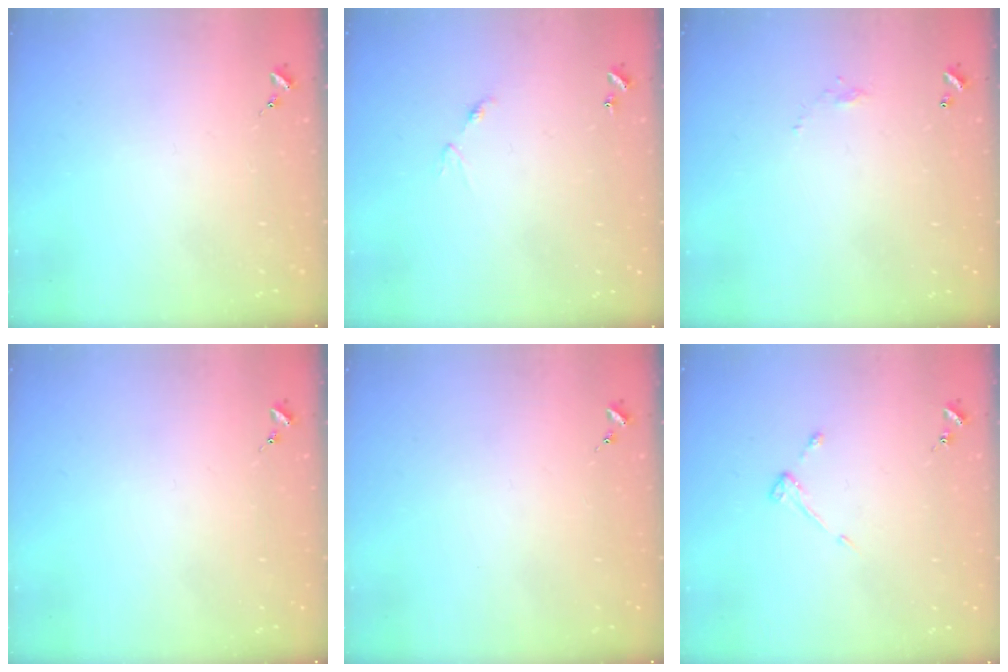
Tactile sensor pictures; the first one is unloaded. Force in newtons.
{"total": 5.9, "press": 5.9, "slide": 0.5}
{"total": 3.2, "press": 3.2, "slide": 0.0}
{"total": 0.0}
{"total": 0.0}
{"total": 2.8, "press": 2.8, "slide": 0.3}